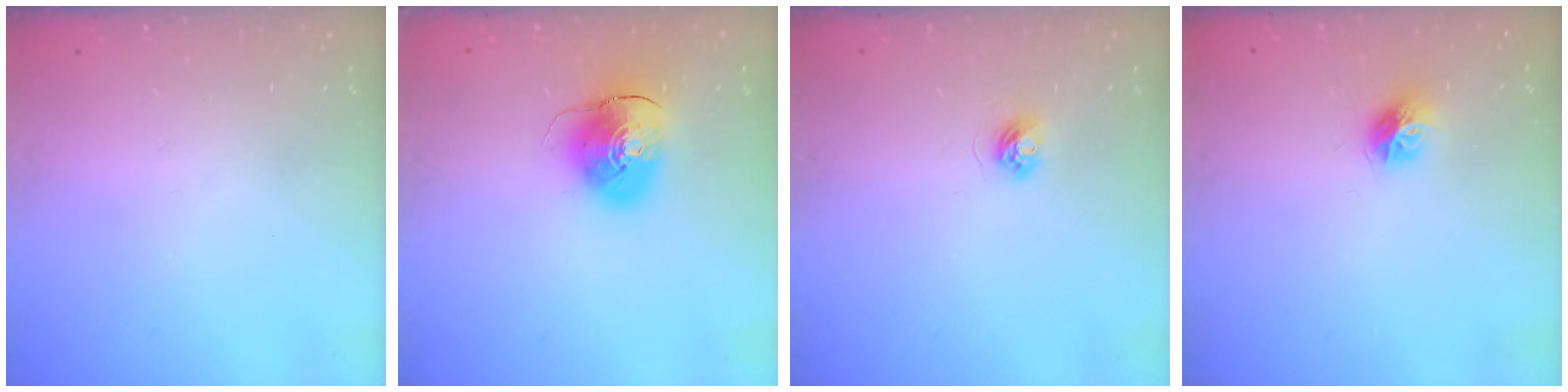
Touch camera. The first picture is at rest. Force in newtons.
{"total": 10.0, "press": 9.8, "slide": 1.6}
{"total": 4.0, "press": 4.0, "slide": 0.4}
{"total": 8.8, "press": 8.8, "slide": 0.4}